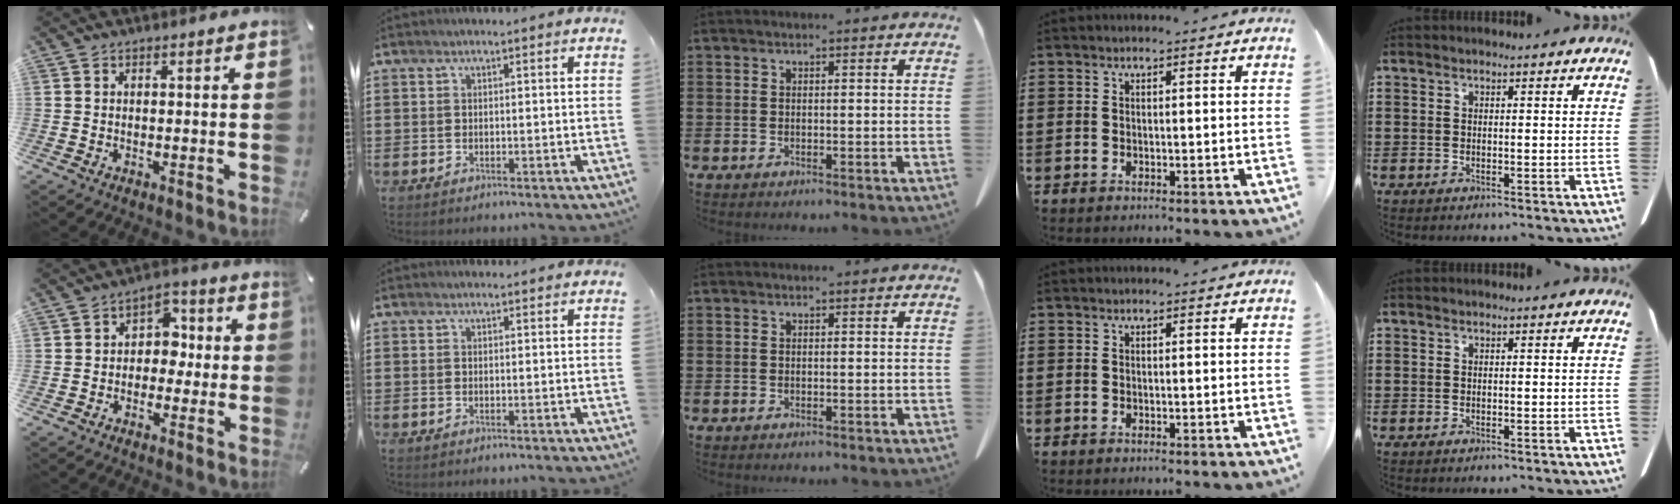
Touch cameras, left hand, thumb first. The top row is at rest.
{"thumb": {"total": 6.1, "force": [-1.1, 5.0, 3.4], "torque": [-0.051, 0.016, -0.025]}, "index": {"total": 0.8, "force": [0.7, 0.1, 0.1], "torque": [-0.004, -0.001, 0.016]}}